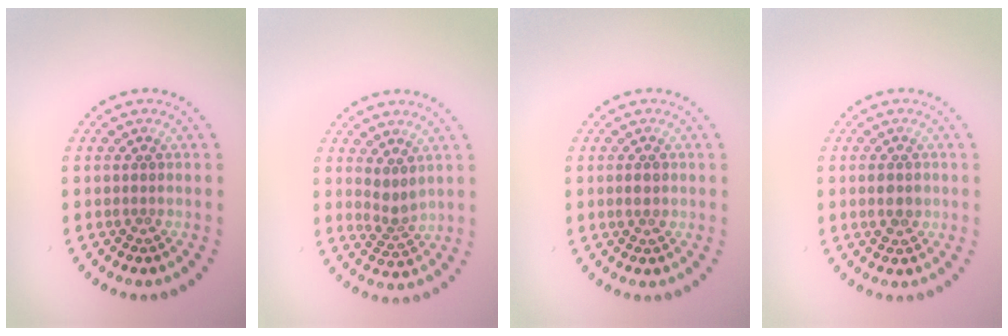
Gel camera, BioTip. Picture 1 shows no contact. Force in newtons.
{"total": 2.1, "press": 1.6, "slide": 1.4}
{"total": 1.1, "press": 1.1, "slide": 0.1}
{"total": 2.2, "press": 2.2, "slide": 0.1}